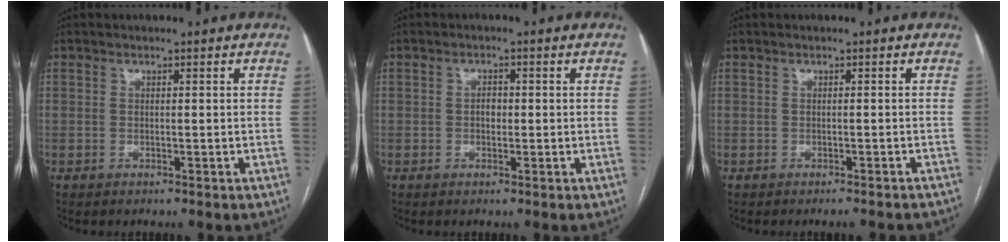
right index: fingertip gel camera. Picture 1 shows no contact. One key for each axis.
{"total": 1.6, "fx": -0.1, "fy": 1.1, "fz": 1.2, "tx": -0.017, "ty": 0.004, "tz": -0.003}
{"total": 6.2, "fx": -5.8, "fy": 0.6, "fz": 1.9, "tx": -0.015, "ty": -0.010, "tz": -0.063}